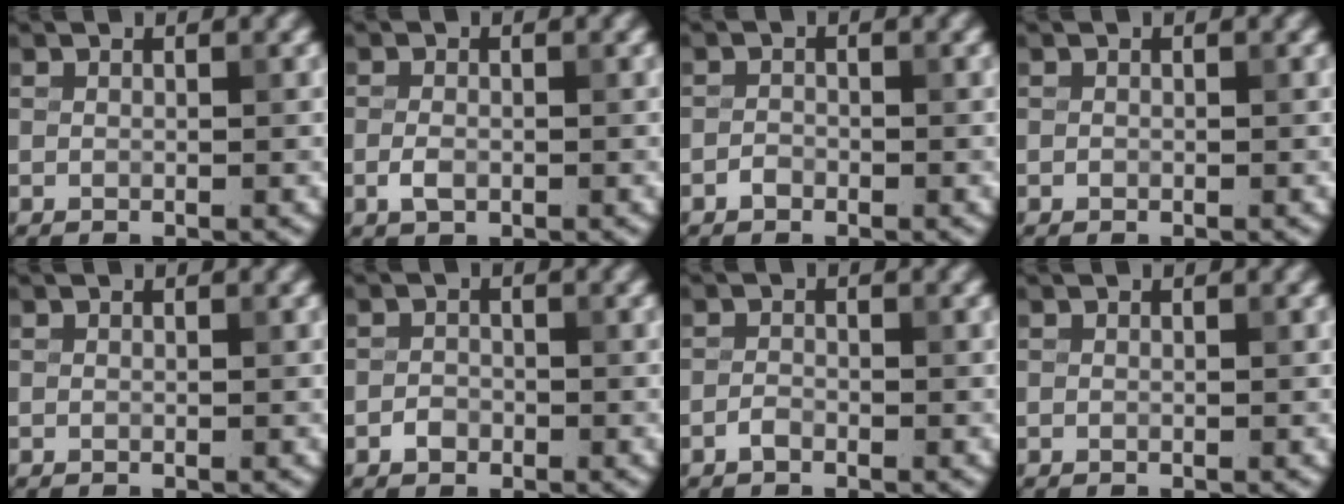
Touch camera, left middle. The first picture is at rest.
{"total": 1.6, "force": [-0.5, 0.9, 1.1], "torque": [-0.021, 0.000, -0.012]}
{"total": 0.9, "force": [-0.6, 0.6, 0.3], "torque": [-0.003, 0.001, -0.013]}
{"total": 0.0}
{"total": 0.0}
{"total": 1.2, "force": [-0.7, 0.9, 0.4], "torque": [-0.004, 0.002, -0.014]}
{"total": 1.0, "force": [-0.7, 0.4, 0.5], "torque": [-0.009, 0.002, -0.016]}
{"total": 0.0}